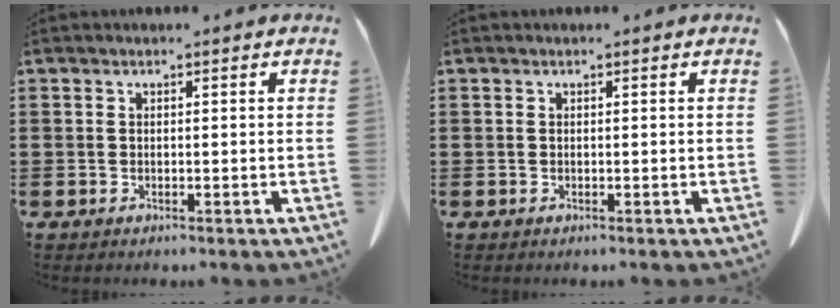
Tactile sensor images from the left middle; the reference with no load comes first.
{"total": 0.0}